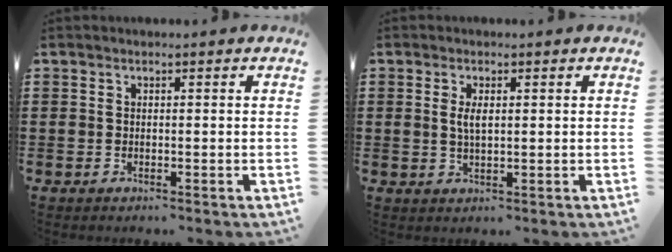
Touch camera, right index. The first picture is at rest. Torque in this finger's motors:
{"motor_torque": [0.18, 0.00, 0.12, 0.09]}